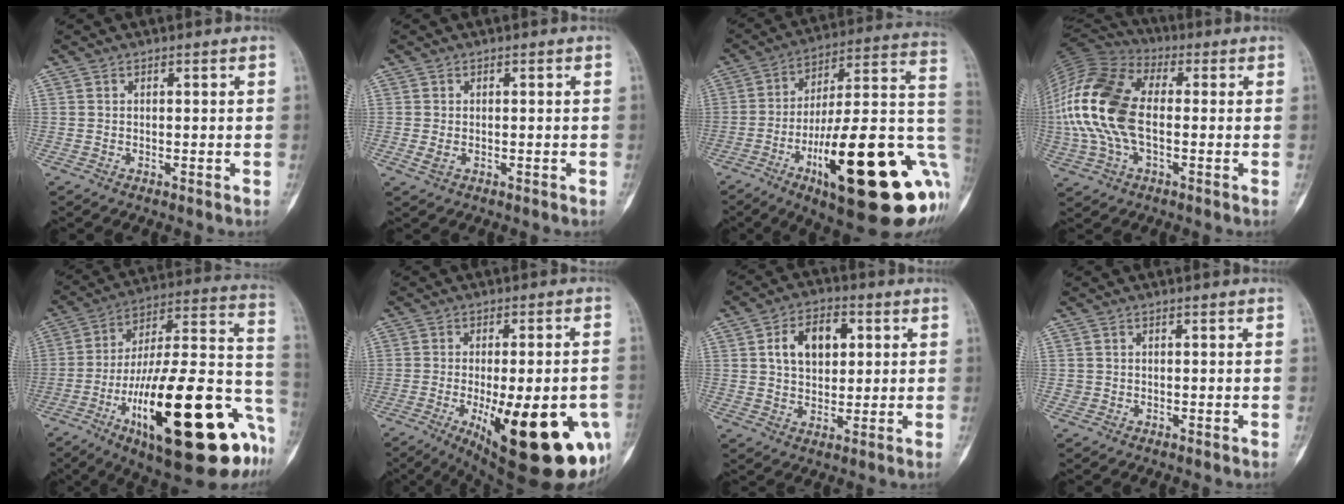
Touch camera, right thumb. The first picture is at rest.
{"total": 1.5, "force": [-0.3, 0.9, 1.1], "torque": [-0.029, -0.003, -0.004]}
{"total": 33.0, "force": [-10.1, 9.3, 30.0], "torque": [-0.368, 0.027, -0.144]}
{"total": 18.5, "force": [-0.8, 10.8, 15.0], "torque": [-0.329, 0.025, -0.020]}
{"total": 35.1, "force": [-13.7, 10.7, 30.5], "torque": [-0.413, 0.049, -0.203]}
{"total": 25.8, "force": [-8.6, 8.5, 22.8], "torque": [-0.262, -0.010, -0.098]}
{"total": 9.9, "force": [2.6, 6.4, 7.1], "torque": [-0.097, 0.004, 0.040]}
{"total": 0.8, "force": [-0.1, 0.8, 0.1], "torque": [0.002, 0.004, -0.002]}